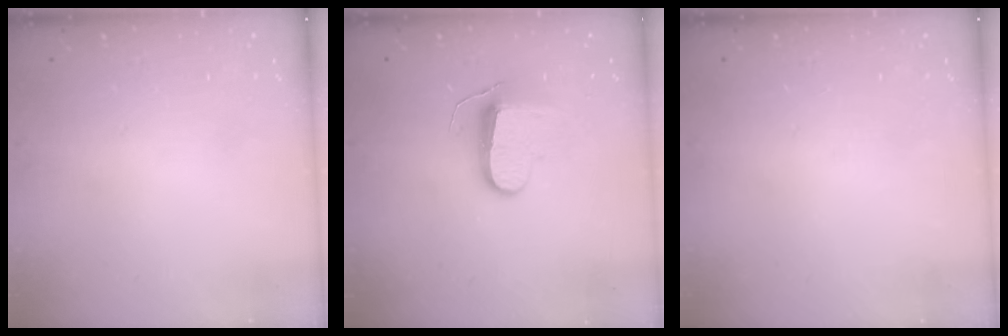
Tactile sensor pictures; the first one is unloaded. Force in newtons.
{"total": 9.6, "press": 9.6, "slide": 0.3}
{"total": 0.0}